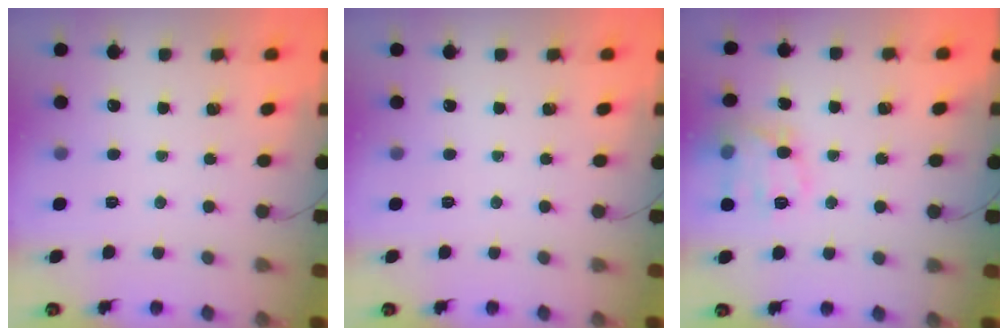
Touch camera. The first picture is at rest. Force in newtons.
{"total": 0.0}
{"total": 13.3, "press": 13.3, "slide": 0.3}